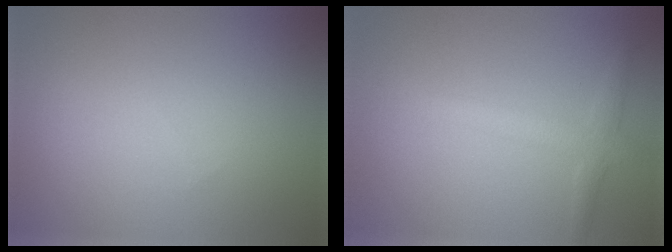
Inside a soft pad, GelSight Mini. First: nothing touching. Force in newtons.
{"total": 2.3, "press": 2.3, "slide": 0.1}